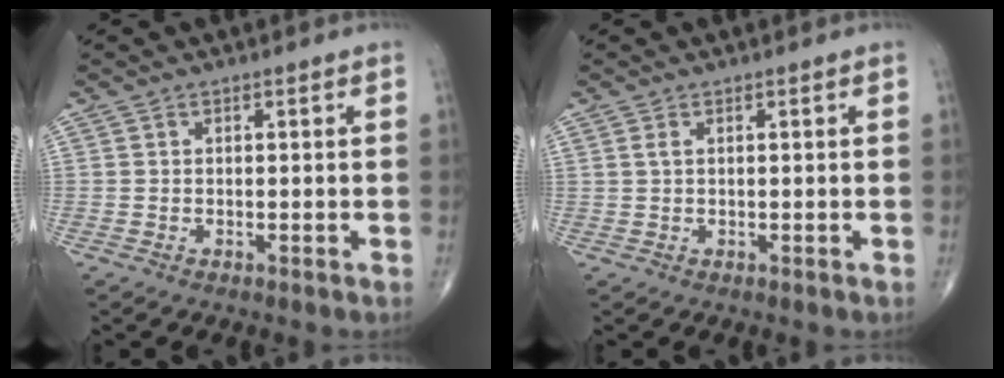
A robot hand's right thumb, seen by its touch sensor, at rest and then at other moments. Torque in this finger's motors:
{"motor_torque": [0.00, 0.01, 0.10, 0.15, 0.00]}